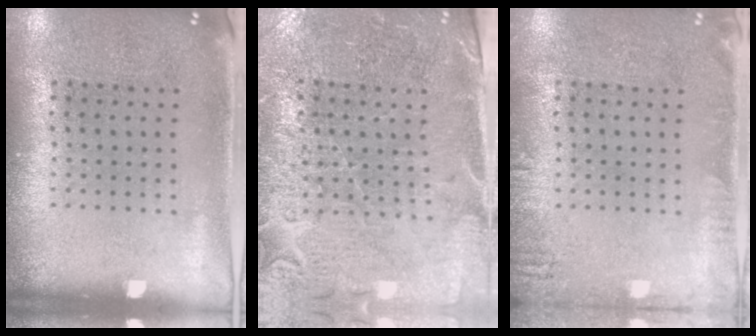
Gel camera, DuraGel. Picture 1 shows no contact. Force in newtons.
{"total": 3.3, "press": 3.1, "slide": 1.0}
{"total": 1.5, "press": 1.5, "slide": 0.2}